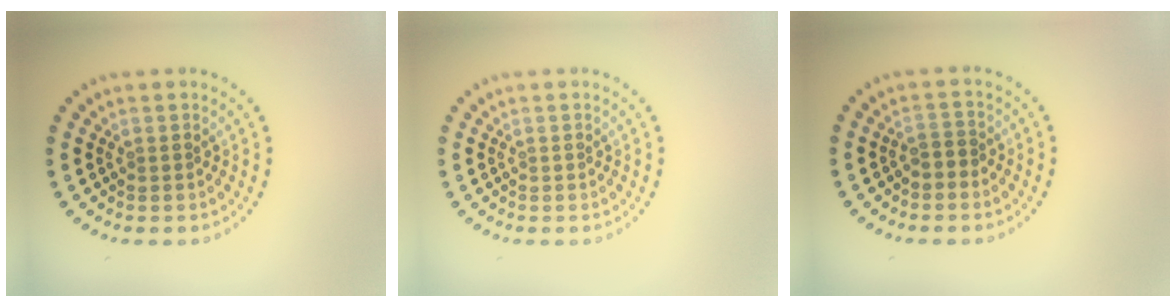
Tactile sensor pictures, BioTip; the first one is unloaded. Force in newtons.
{"total": 0.0}
{"total": 1.3, "press": 1.1, "slide": 0.6}